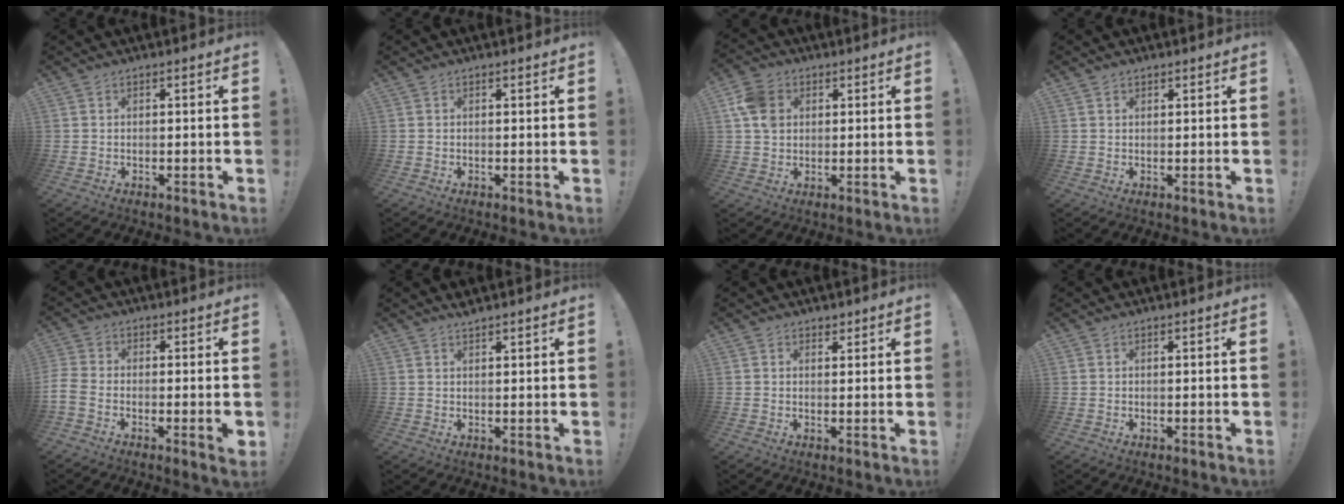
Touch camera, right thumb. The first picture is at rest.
{"total": 0.0}
{"total": 9.2, "force": [2.7, 7.1, 5.2], "torque": [-0.087, -0.003, 0.053]}
{"total": 1.0, "force": [0.8, 0.5, 0.3], "torque": [-0.001, -0.002, 0.016]}
{"total": 6.3, "force": [-2.5, 2.6, 5.1], "torque": [-0.098, 0.002, -0.040]}
{"total": 1.3, "force": [1.3, -0.1, 0.4], "torque": [-0.007, -0.006, 0.023]}
{"total": 1.5, "force": [1.1, 0.8, 0.4], "torque": [0.002, -0.006, 0.019]}
{"total": 0.0}